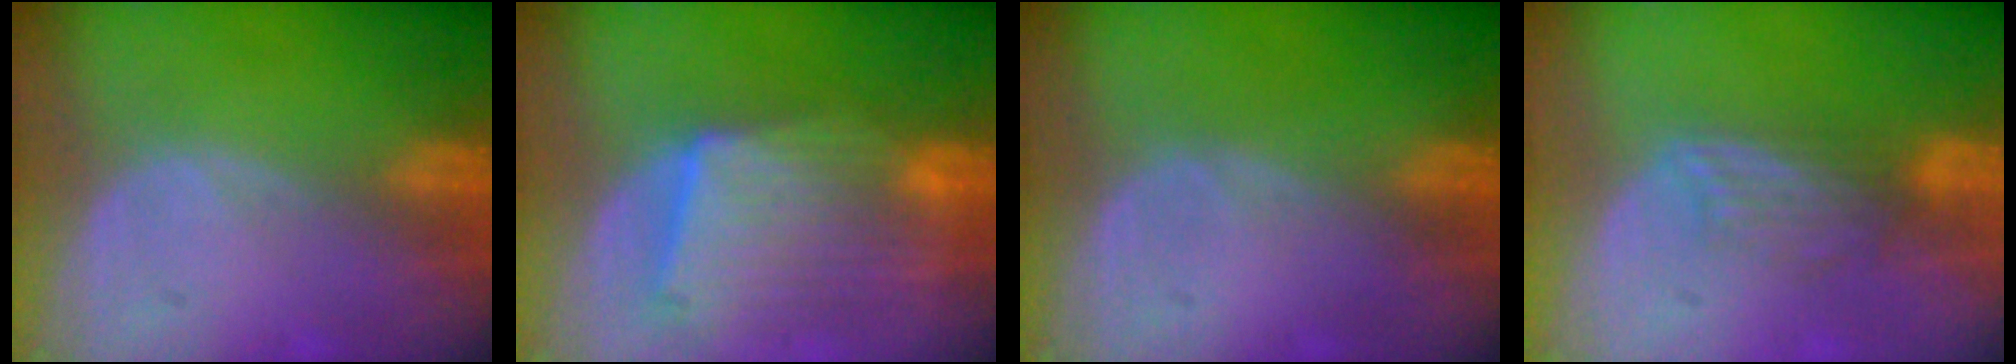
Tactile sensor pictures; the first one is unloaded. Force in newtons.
{"total": 10.4, "press": 9.1, "slide": 5.0}
{"total": 0.0}
{"total": 3.8, "press": 3.2, "slide": 2.0}